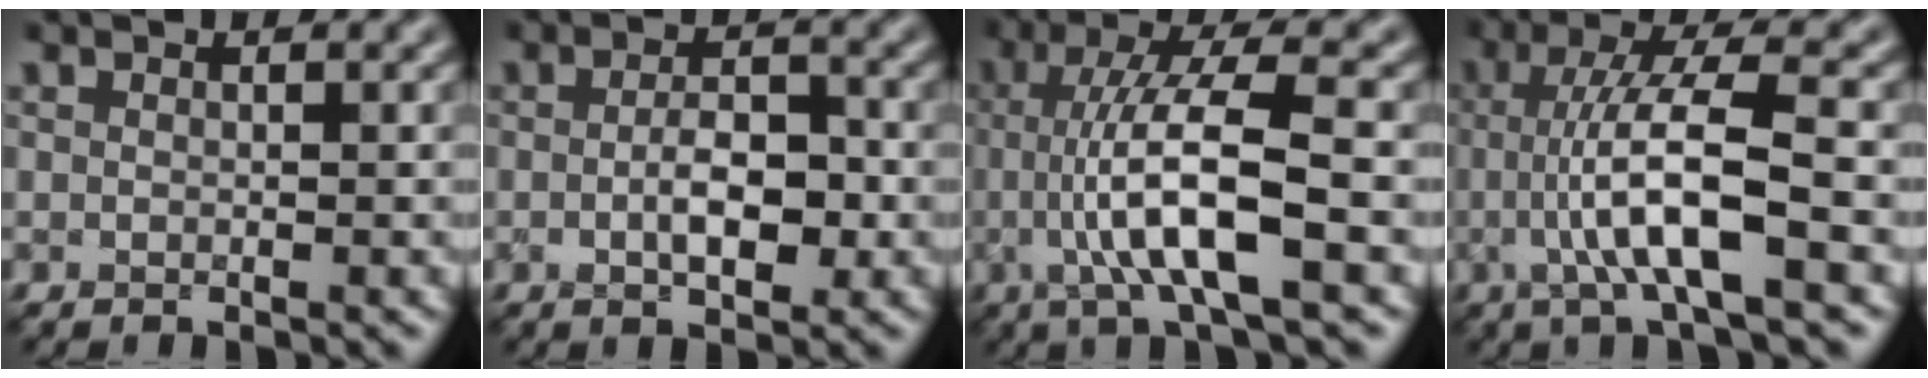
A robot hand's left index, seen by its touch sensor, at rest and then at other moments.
{"total": 3.4, "force": [-0.6, 1.5, 3.0], "torque": [-0.056, 0.001, -0.008]}
{"total": 7.8, "force": [-1.2, 1.7, 7.5], "torque": [-0.132, 0.010, -0.022]}
{"total": 7.1, "force": [-1.2, 1.4, 6.8], "torque": [-0.127, 0.011, -0.024]}